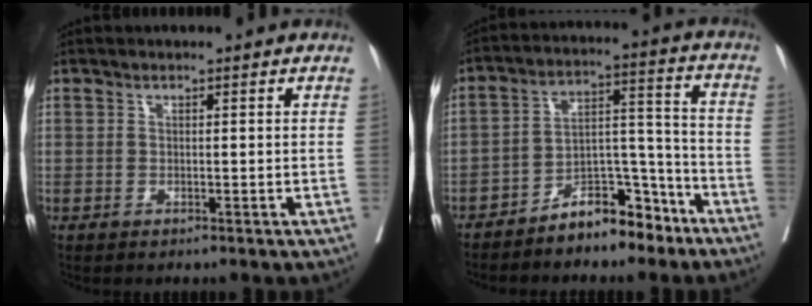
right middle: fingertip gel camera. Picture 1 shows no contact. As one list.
[{"total": 9.9, "force": [-7.6, 4.0, 4.9], "torque": [-0.080, 0.034, -0.130]}]